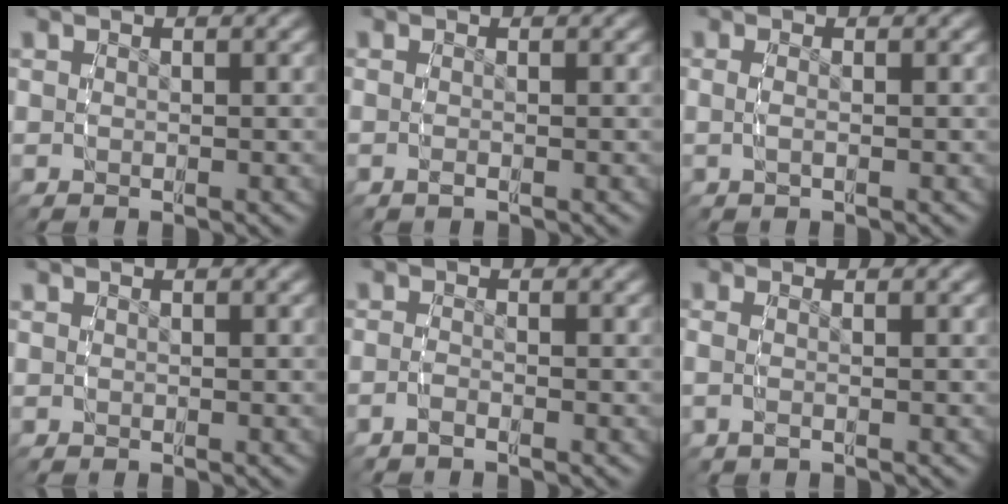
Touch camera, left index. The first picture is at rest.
{"total": 0.9, "force": [-0.5, 0.4, 0.6], "torque": [-0.016, 0.001, -0.011]}
{"total": 1.0, "force": [-0.3, 0.3, 1.0], "torque": [-0.024, -0.002, -0.005]}
{"total": 0.0}
{"total": 1.6, "force": [-1.3, 0.5, 0.8], "torque": [-0.016, 0.001, -0.030]}
{"total": 1.7, "force": [-0.3, 0.9, 1.5], "torque": [-0.040, 0.001, -0.008]}